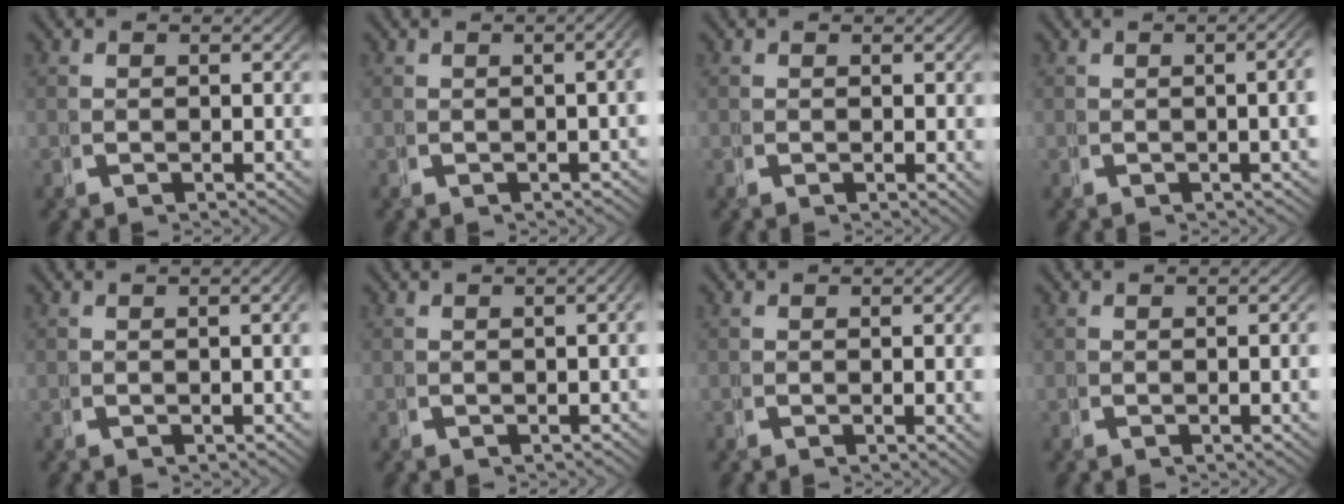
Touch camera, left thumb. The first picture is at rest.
{"total": 3.4, "force": [-0.2, 1.2, 3.2], "torque": [-0.033, 0.014, -0.006]}
{"total": 0.7, "force": [0.3, 0.2, 0.5], "torque": [-0.009, -0.003, 0.005]}
{"total": 4.1, "force": [0.2, 1.3, 3.9], "torque": [-0.037, 0.016, -0.004]}
{"total": 1.2, "force": [0.0, 0.2, 1.1], "torque": [-0.017, 0.004, 0.000]}
{"total": 1.5, "force": [-0.5, 0.3, 1.3], "torque": [-0.020, 0.004, -0.005]}
{"total": 1.2, "force": [0.2, 0.1, 1.1], "torque": [-0.018, -0.001, 0.004]}
{"total": 1.3, "force": [-0.1, 0.1, 1.3], "torque": [-0.020, 0.003, -0.001]}